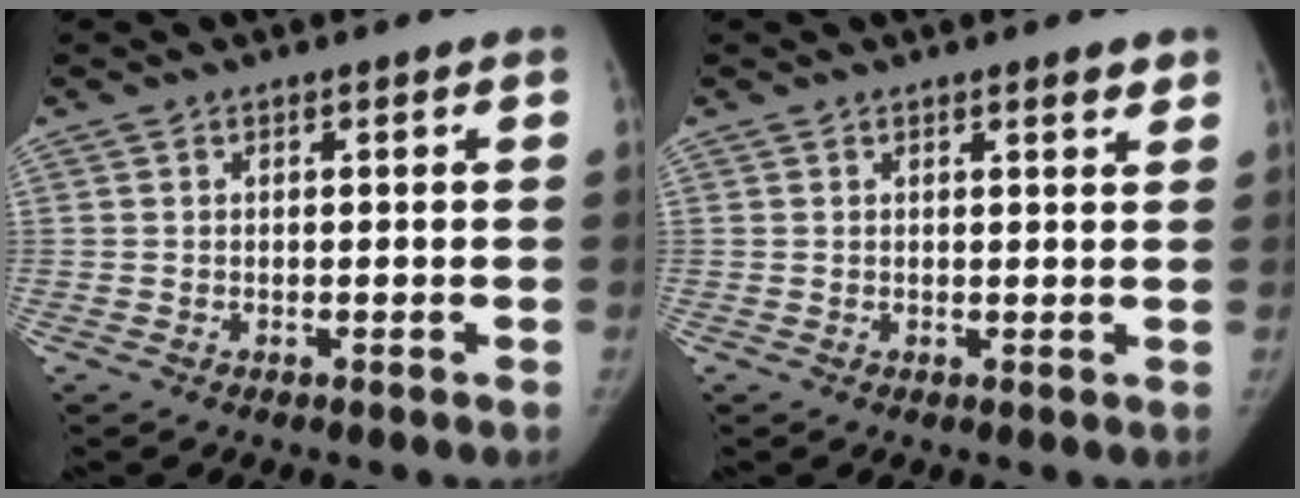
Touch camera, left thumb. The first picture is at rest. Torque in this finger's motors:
{"motor_torque": [-0.08, -0.02, 0.47, -0.10, -0.01]}